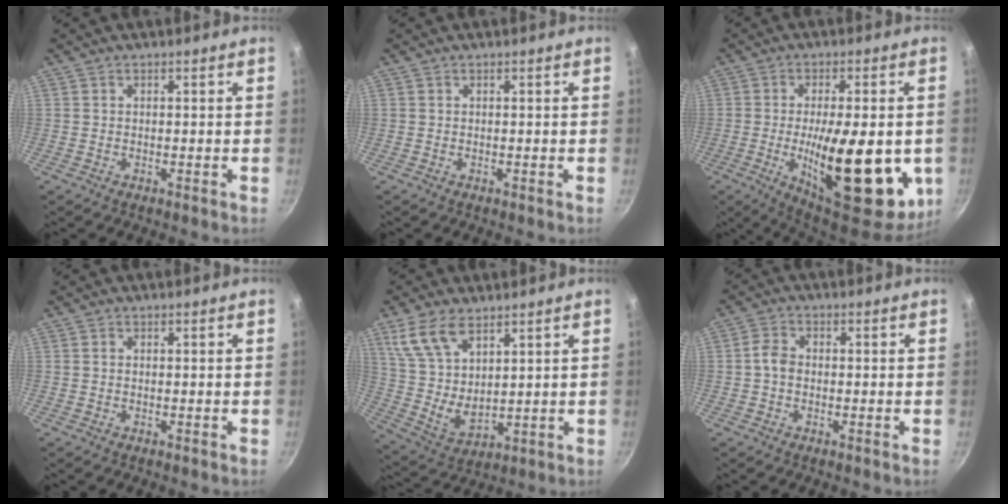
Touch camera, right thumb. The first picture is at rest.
{"total": 0.0}
{"total": 23.8, "force": [-4.2, 8.9, 21.7], "torque": [-0.291, -0.013, -0.049]}
{"total": 0.5, "force": [0.0, 0.4, 0.3], "torque": [-0.005, 0.004, -0.001]}
{"total": 11.6, "force": [6.5, 5.7, 7.8], "torque": [-0.138, -0.036, 0.143]}
{"total": 3.4, "force": [-0.5, 2.5, 2.2], "torque": [-0.039, 0.015, -0.016]}